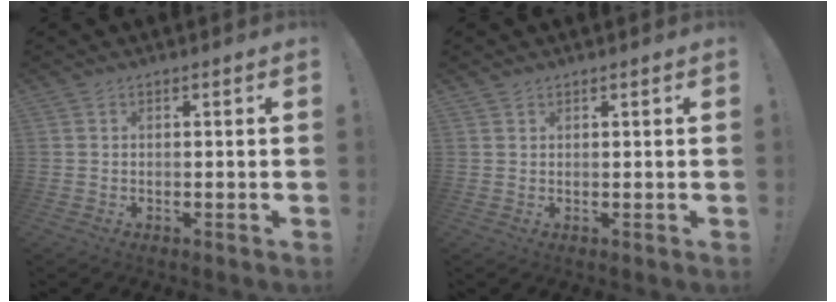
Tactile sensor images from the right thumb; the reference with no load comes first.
{"total": 0.8, "force": [0.8, 0.3, 0.2], "torque": [0.005, -0.005, 0.013]}